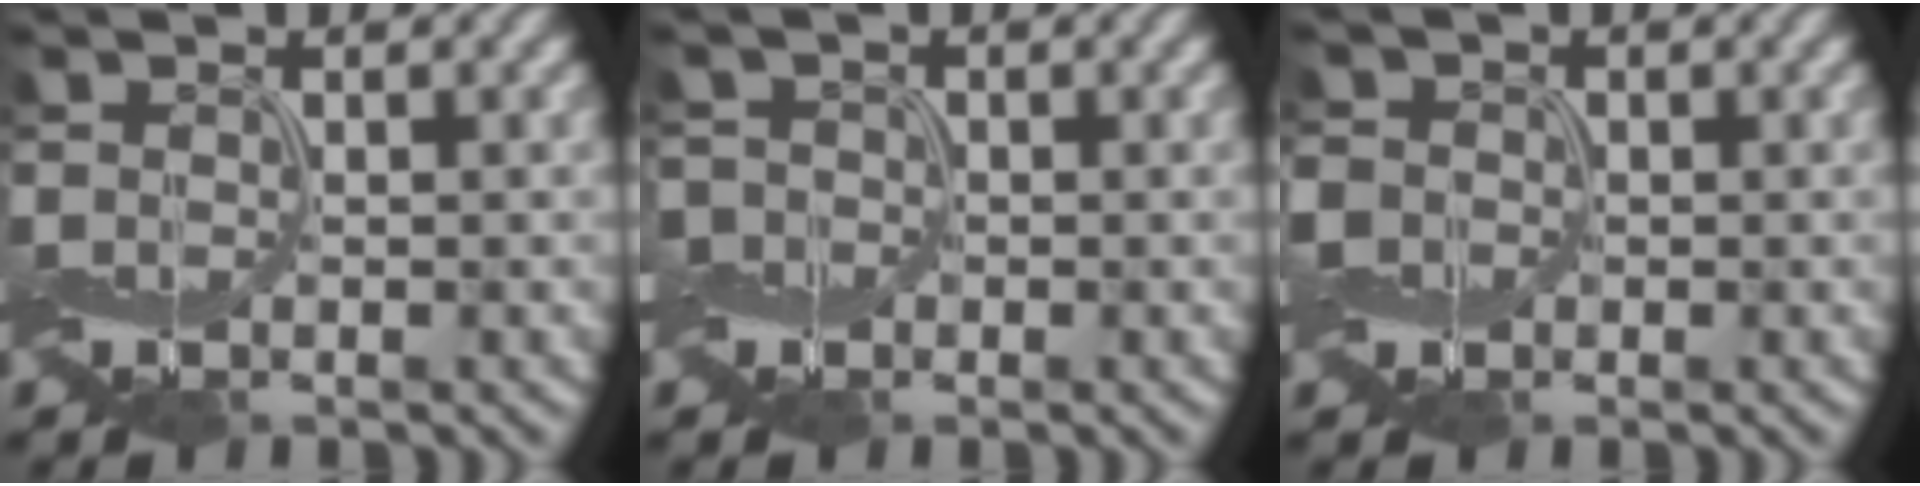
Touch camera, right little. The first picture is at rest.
{"total": 1.5, "force": [-0.7, 1.3, -0.2], "torque": [0.001, 0.003, -0.020]}
{"total": 2.1, "force": [-0.3, 2.0, 0.4], "torque": [-0.022, 0.003, -0.012]}